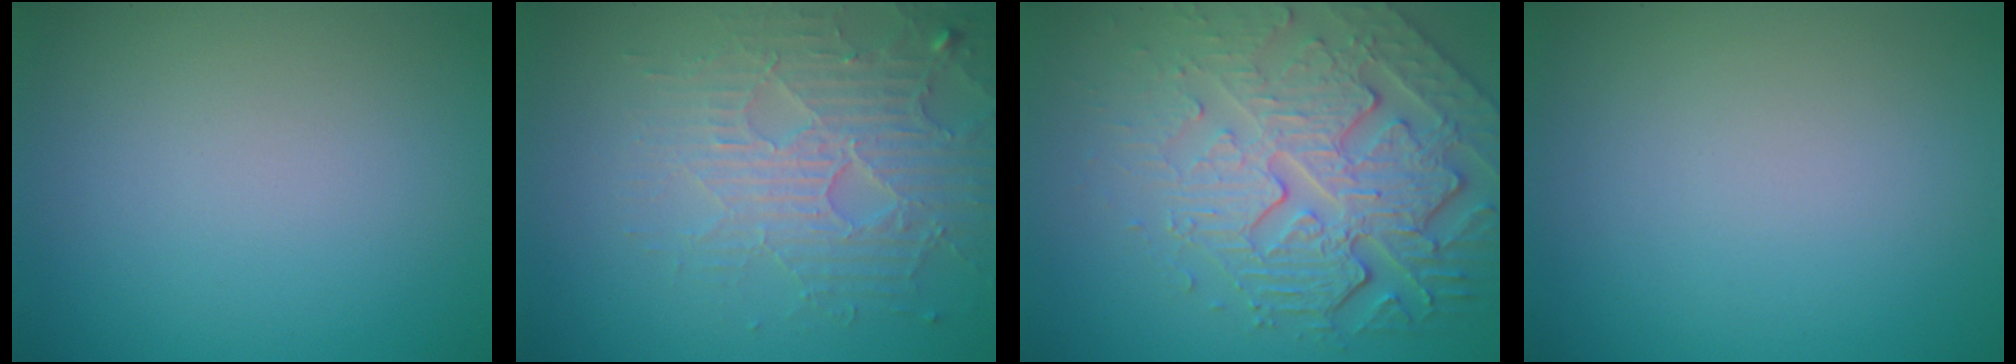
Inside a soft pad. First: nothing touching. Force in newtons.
{"total": 4.1, "press": 4.1, "slide": 0.4}
{"total": 6.9, "press": 5.5, "slide": 4.2}
{"total": 0.0}